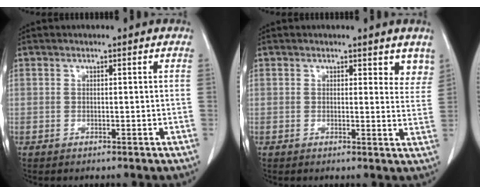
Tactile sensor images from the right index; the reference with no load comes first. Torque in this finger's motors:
{"motor_torque": [-0.02, 0.30, 0.03, 0.00]}